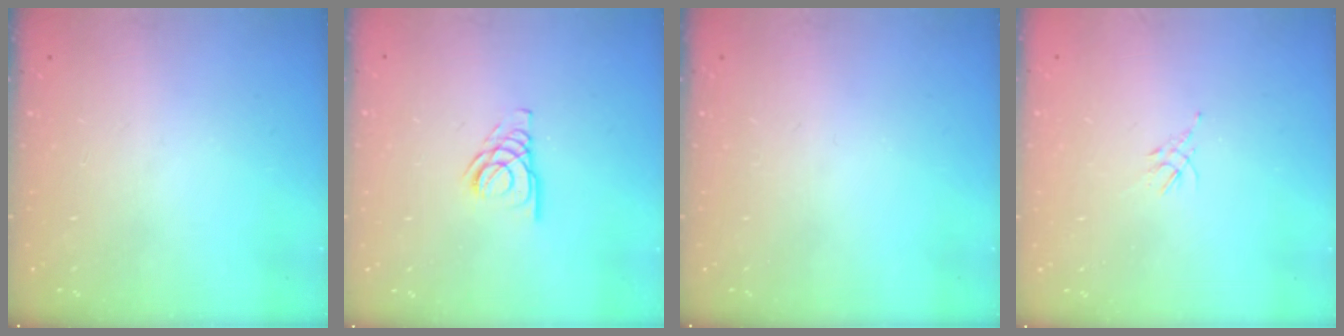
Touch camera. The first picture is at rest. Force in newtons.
{"total": 4.8, "press": 4.8, "slide": 0.6}
{"total": 0.0}
{"total": 2.0, "press": 1.9, "slide": 0.7}